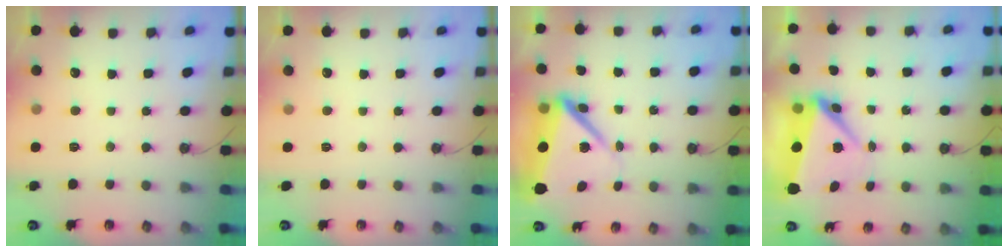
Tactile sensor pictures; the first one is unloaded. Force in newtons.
{"total": 0.0}
{"total": 10.7, "press": 10.6, "slide": 1.0}
{"total": 8.7, "press": 8.6, "slide": 1.7}